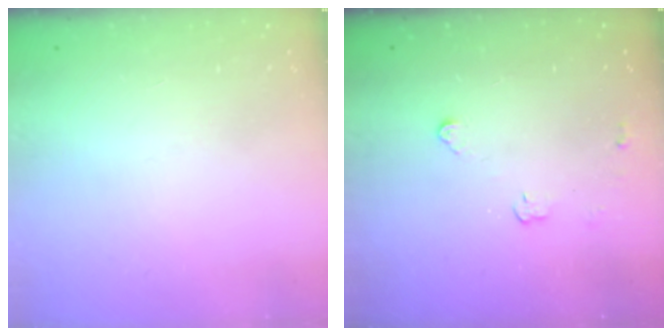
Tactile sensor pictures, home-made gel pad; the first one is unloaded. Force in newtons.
{"total": 2.9, "press": 2.9, "slide": 0.4}